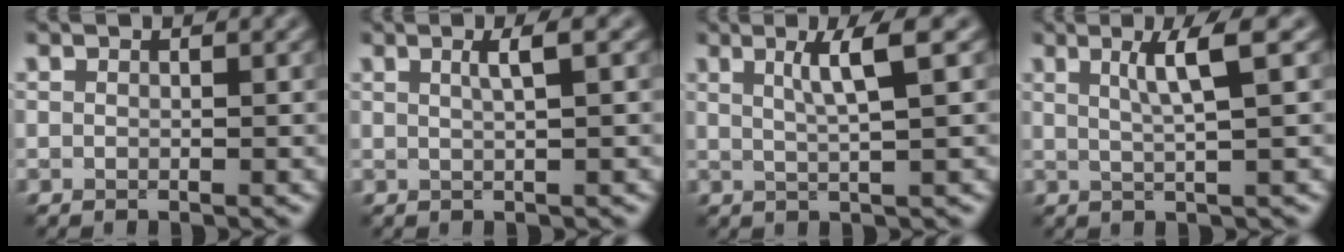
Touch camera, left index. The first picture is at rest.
{"total": 2.1, "force": [0.7, 0.5, 1.9], "torque": [-0.027, 0.007, 0.006]}
{"total": 3.7, "force": [1.4, 0.4, 3.4], "torque": [-0.047, 0.006, 0.022]}
{"total": 3.6, "force": [1.3, 0.4, 3.3], "torque": [-0.047, 0.004, 0.021]}